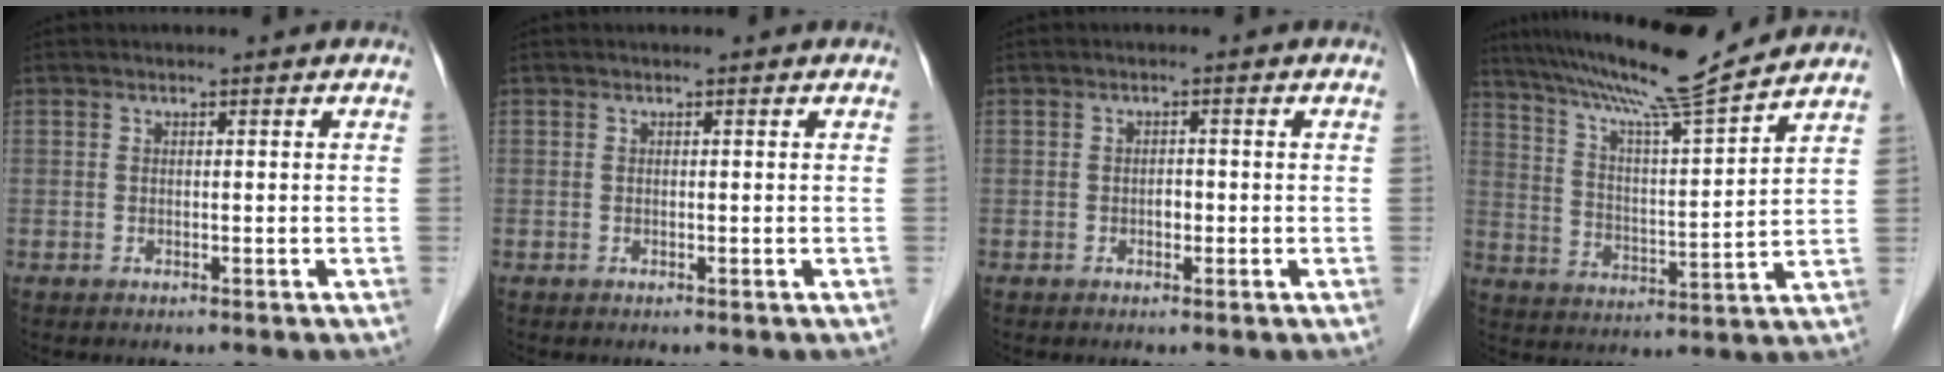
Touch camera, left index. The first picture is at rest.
{"total": 0.0}
{"total": 1.1, "force": [-0.4, 0.7, 0.8], "torque": [-0.013, 0.003, -0.006]}
{"total": 15.2, "force": [13.5, -1.2, 7.0], "torque": [-0.130, 0.005, 0.218]}